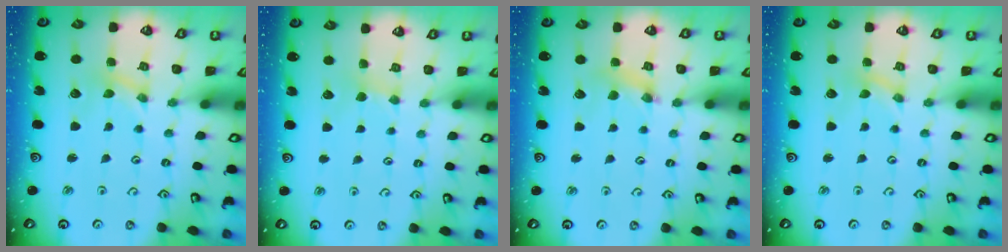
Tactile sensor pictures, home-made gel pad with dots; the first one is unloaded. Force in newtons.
{"total": 2.0, "press": 2.0, "slide": 0.3}
{"total": 2.7, "press": 2.7, "slide": 0.2}
{"total": 0.0}